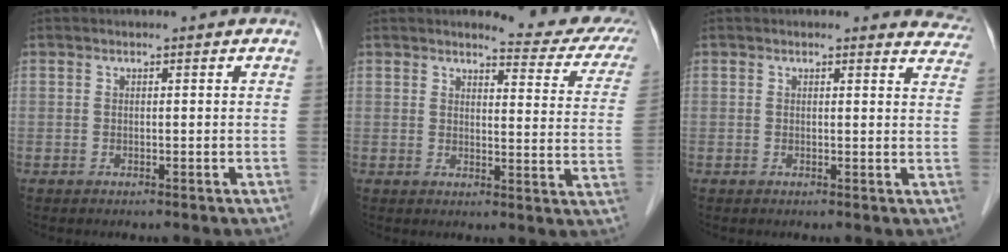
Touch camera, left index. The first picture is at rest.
{"total": 11.1, "force": [10.1, 1.7, 4.3], "torque": [-0.034, -0.041, 0.089]}
{"total": 5.1, "force": [4.8, 1.5, 0.5], "torque": [0.015, -0.020, 0.023]}